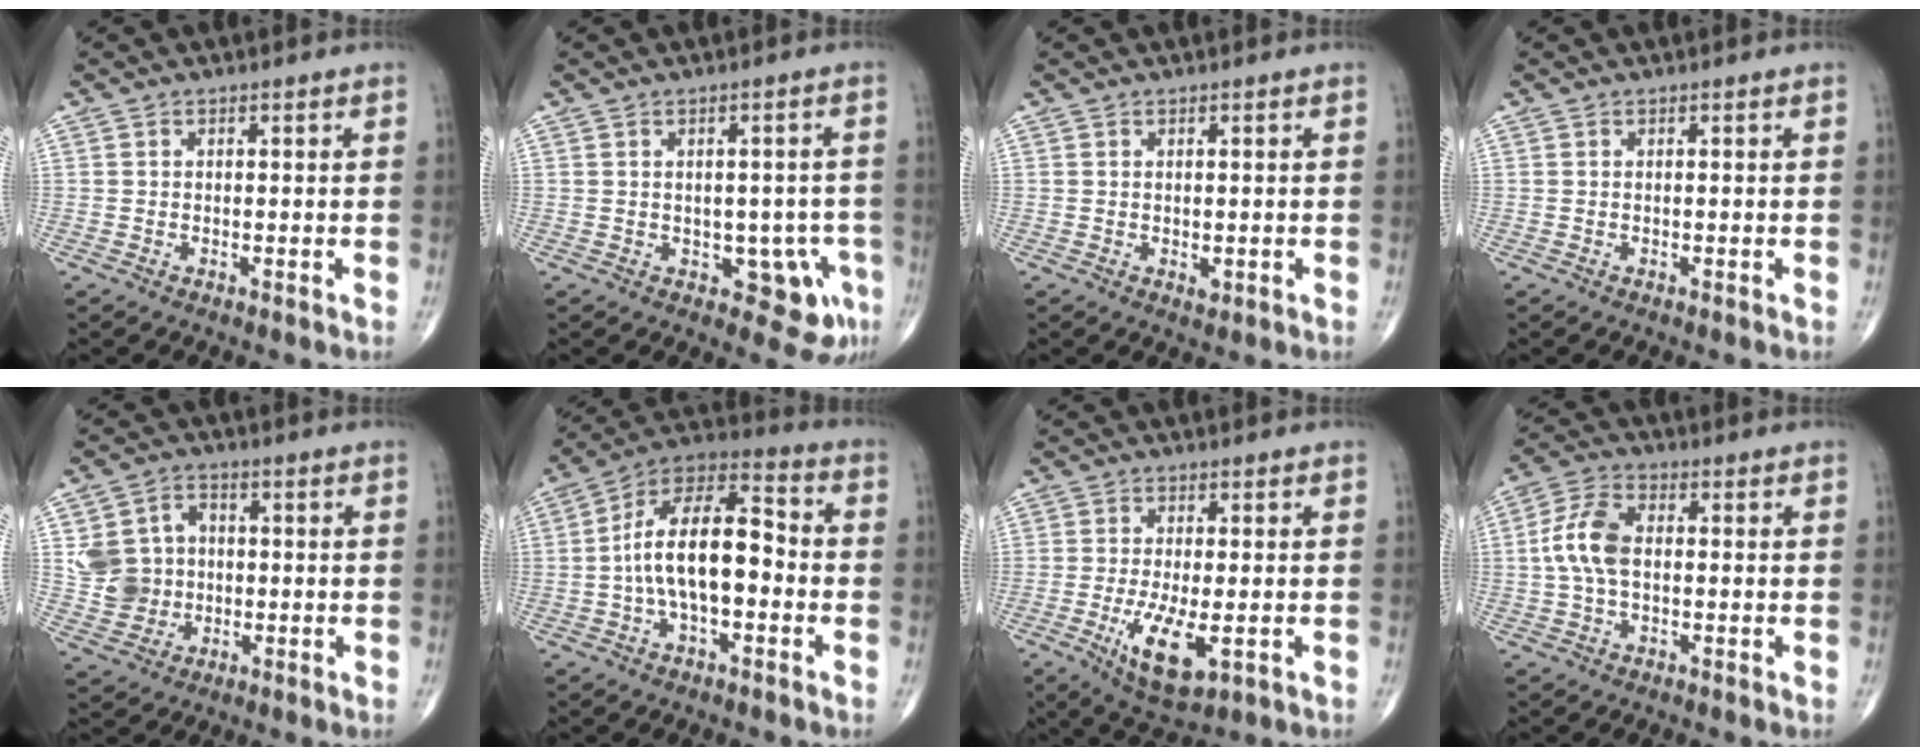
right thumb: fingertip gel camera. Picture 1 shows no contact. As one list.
[{"total": 7.0, "force": [-2.2, 4.0, 5.3], "torque": [-0.033, 0.007, -0.018]}, {"total": 1.1, "force": [-0.1, 0.7, 0.9], "torque": [-0.009, -0.003, 0.000]}, {"total": 0.0}, {"total": 9.5, "force": [0.3, 8.6, 4.1], "torque": [-0.049, 0.009, 0.007]}, {"total": 16.4, "force": [-1.6, 8.0, 14.2], "torque": [-0.238, 0.048, -0.040]}, {"total": 9.4, "force": [-2.7, 3.5, 8.3], "torque": [-0.148, -0.020, -0.038]}, {"total": 8.3, "force": [0.0, 4.8, 6.8], "torque": [-0.146, 0.021, -0.006]}]